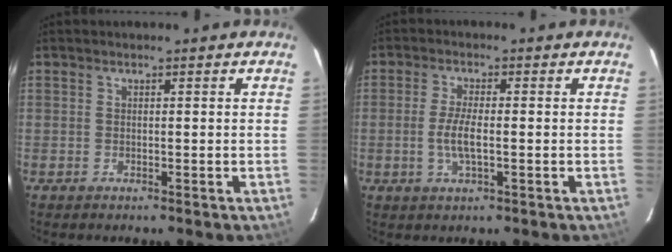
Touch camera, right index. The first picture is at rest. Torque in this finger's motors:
{"motor_torque": [0.73, -0.21, 0.42, 0.11]}